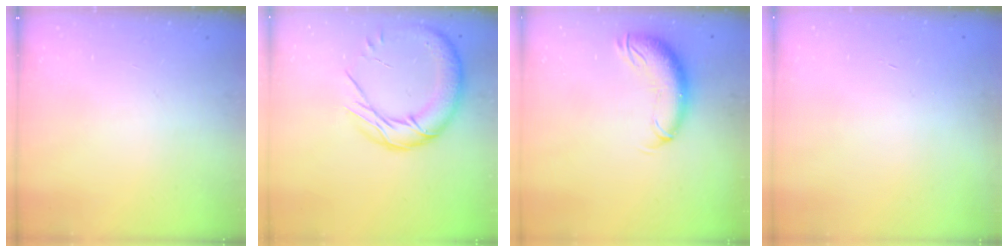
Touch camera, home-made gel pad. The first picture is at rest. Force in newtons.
{"total": 16.6, "press": 16.4, "slide": 2.3}
{"total": 10.6, "press": 10.4, "slide": 2.2}
{"total": 0.6, "press": 0.5, "slide": 0.2}